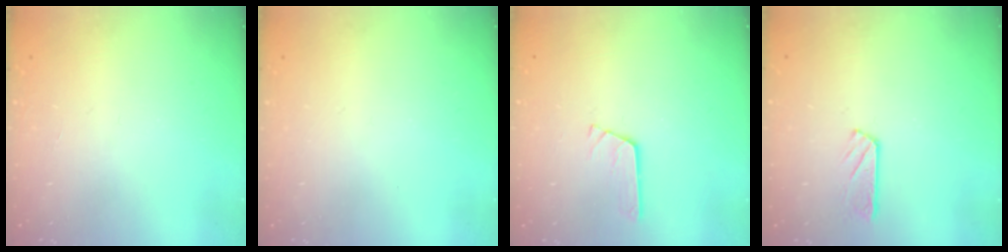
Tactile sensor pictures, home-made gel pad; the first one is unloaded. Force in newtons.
{"total": 0.0}
{"total": 3.0, "press": 2.9, "slide": 0.4}
{"total": 3.5, "press": 3.4, "slide": 0.4}